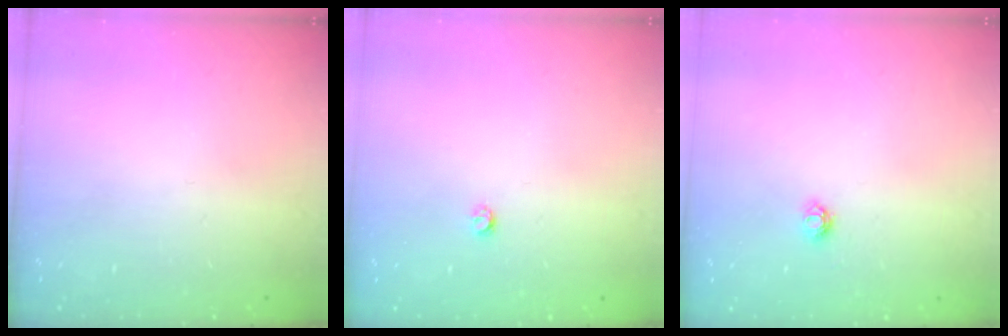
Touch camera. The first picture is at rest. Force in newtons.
{"total": 2.9, "press": 2.8, "slide": 0.5}
{"total": 3.6, "press": 3.5, "slide": 0.3}